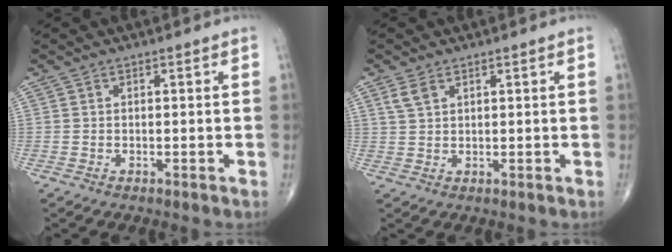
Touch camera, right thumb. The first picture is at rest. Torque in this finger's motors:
{"motor_torque": [-0.22, 0.19, 0.05, 0.04, 0.00]}